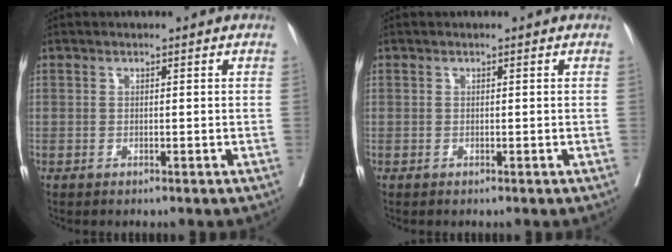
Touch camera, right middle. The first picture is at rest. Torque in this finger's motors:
{"motor_torque": [0.01, -0.01, -0.08, -0.09]}